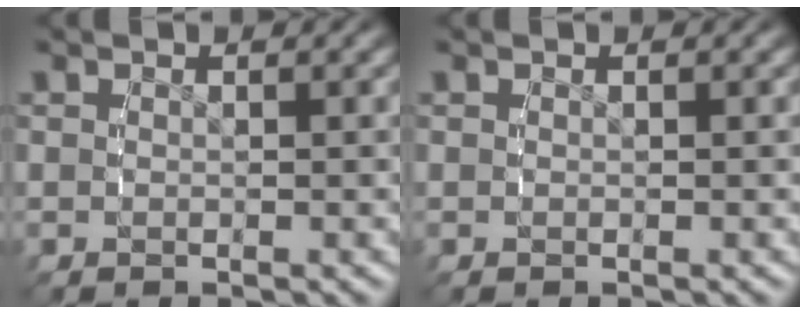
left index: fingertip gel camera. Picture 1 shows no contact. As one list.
[{"total": 0.0}]